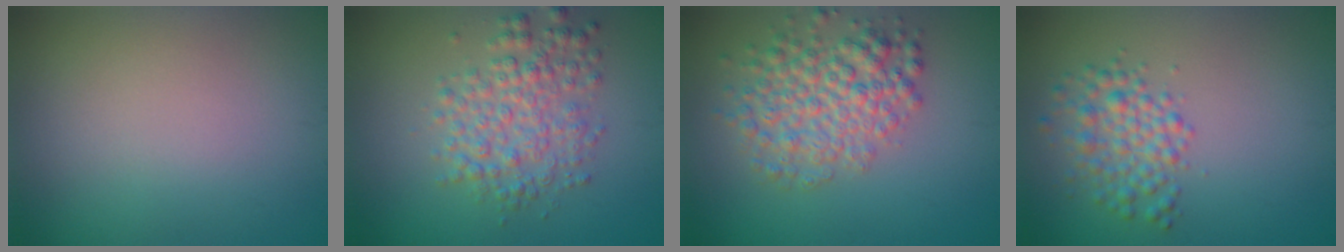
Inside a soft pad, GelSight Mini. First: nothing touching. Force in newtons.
{"total": 4.2, "press": 4.2, "slide": 0.1}
{"total": 5.1, "press": 5.1, "slide": 0.2}
{"total": 3.2, "press": 3.2, "slide": 0.0}